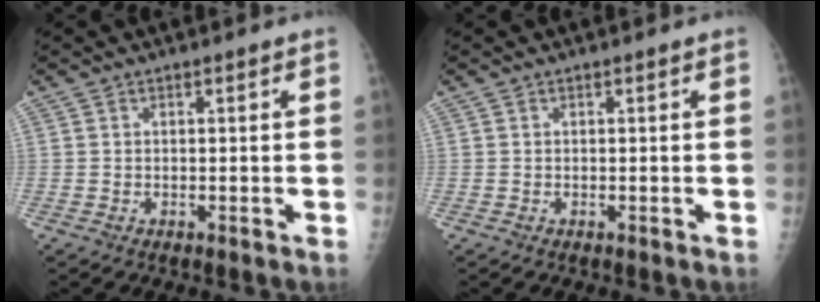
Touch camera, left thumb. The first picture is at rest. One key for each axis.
{"total": 0.0}